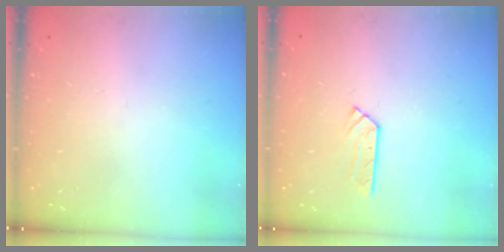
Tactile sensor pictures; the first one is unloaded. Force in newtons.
{"total": 3.3, "press": 3.2, "slide": 0.4}